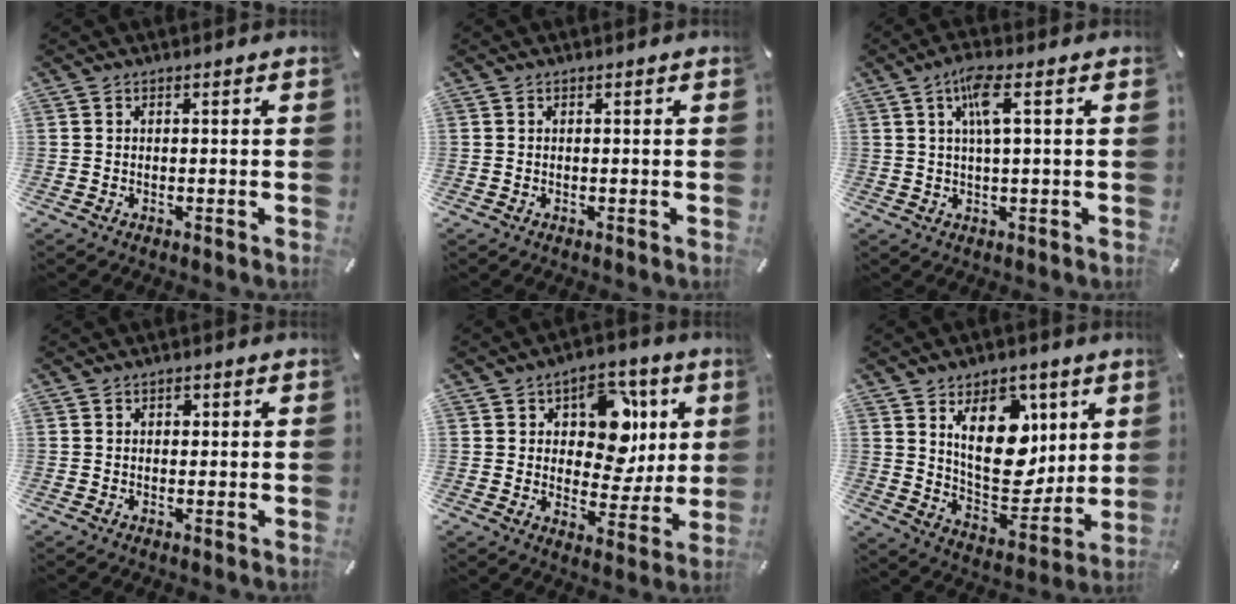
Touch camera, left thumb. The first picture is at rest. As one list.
[{"total": 0.0}, {"total": 6.4, "force": [1.9, 1.2, 6.0], "torque": [-0.121, 0.004, 0.030]}, {"total": 1.1, "force": [0.3, 0.9, 0.5], "torque": [-0.003, 0.002, 0.002]}, {"total": 14.7, "force": [5.3, 10.1, 9.3], "torque": [-0.116, -0.045, 0.094]}, {"total": 18.2, "force": [6.9, 11.6, 12.3], "torque": [-0.196, -0.039, 0.121]}]